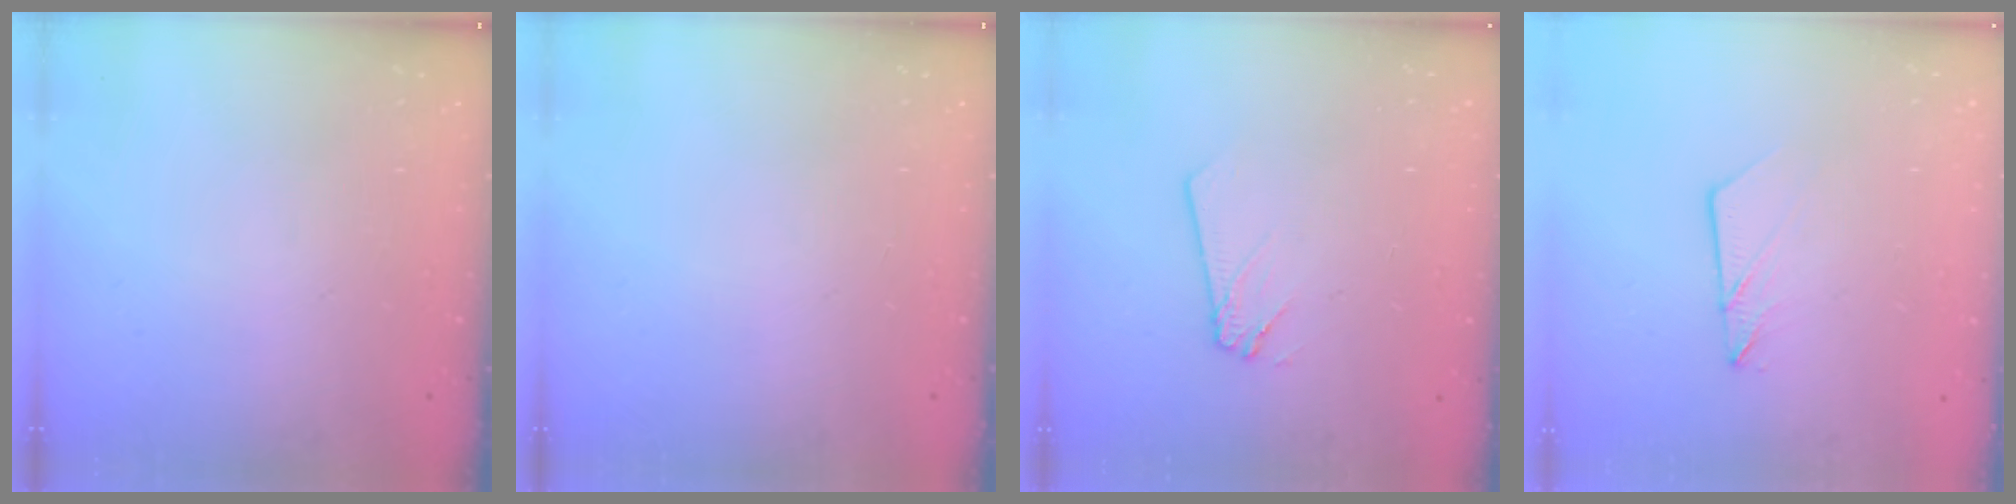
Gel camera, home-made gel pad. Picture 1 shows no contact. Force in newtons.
{"total": 0.0}
{"total": 2.4, "press": 2.4, "slide": 0.2}
{"total": 5.8, "press": 5.8, "slide": 0.7}